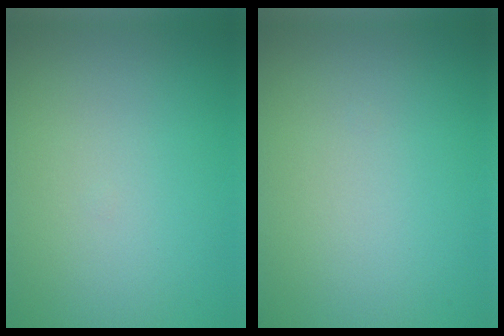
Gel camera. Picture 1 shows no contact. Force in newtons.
{"total": 0.0}